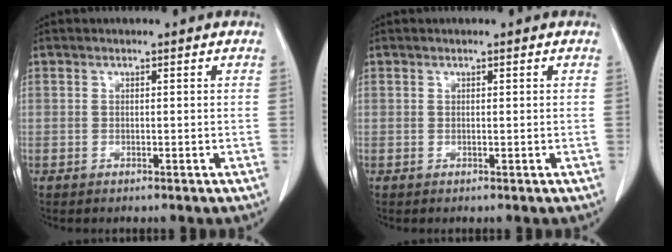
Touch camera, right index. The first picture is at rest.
{"total": 0.0}